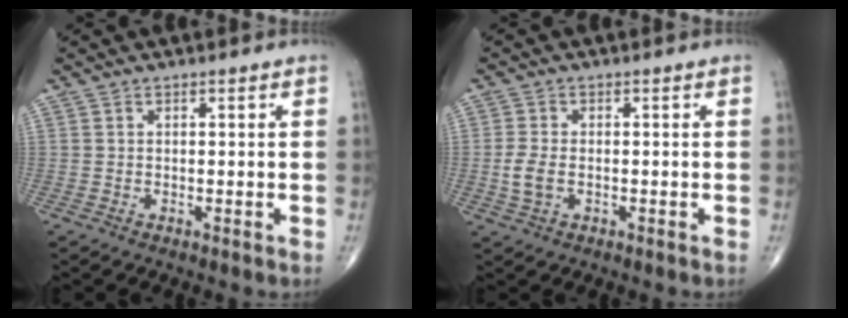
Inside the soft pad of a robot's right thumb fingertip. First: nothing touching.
{"total": 4.0, "force": [-0.7, 2.4, 3.1], "torque": [-0.072, 0.003, -0.014]}